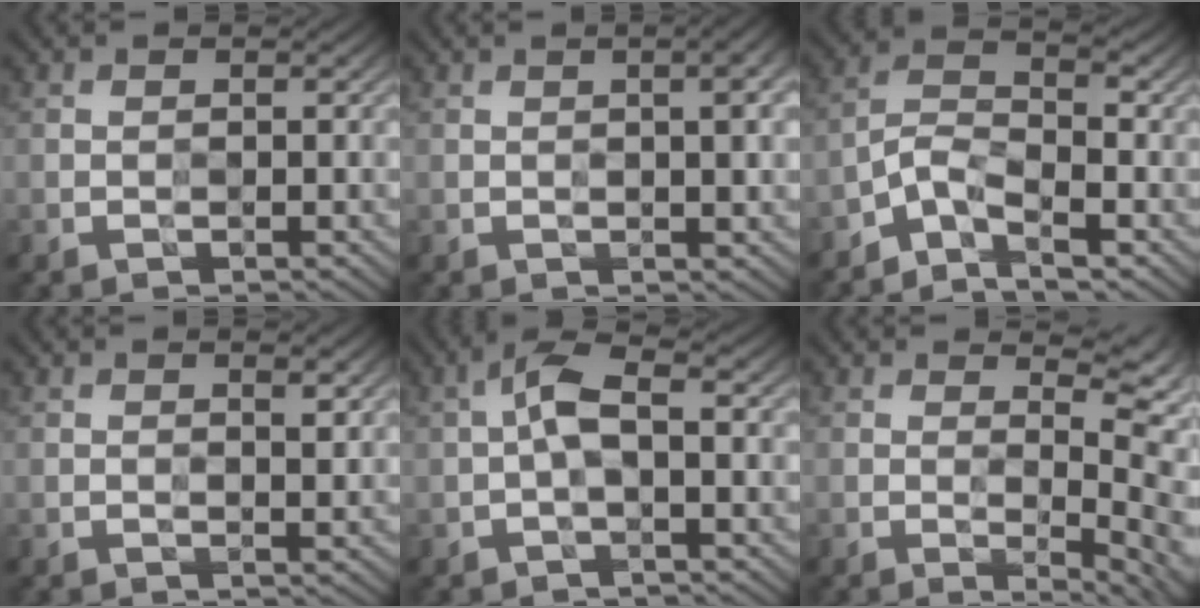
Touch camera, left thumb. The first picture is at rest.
{"total": 4.3, "force": [0.7, 0.9, 4.1], "torque": [-0.058, 0.007, 0.013]}
{"total": 4.6, "force": [-3.4, 1.5, 2.7], "torque": [-0.056, 0.003, -0.081]}
{"total": 1.4, "force": [0.8, 0.1, 1.2], "torque": [-0.020, -0.001, 0.013]}
{"total": 3.7, "force": [-0.1, 1.2, 3.5], "torque": [-0.078, 0.015, -0.011]}
{"total": 6.5, "force": [1.1, 1.3, 6.3], "torque": [-0.089, 0.002, 0.017]}